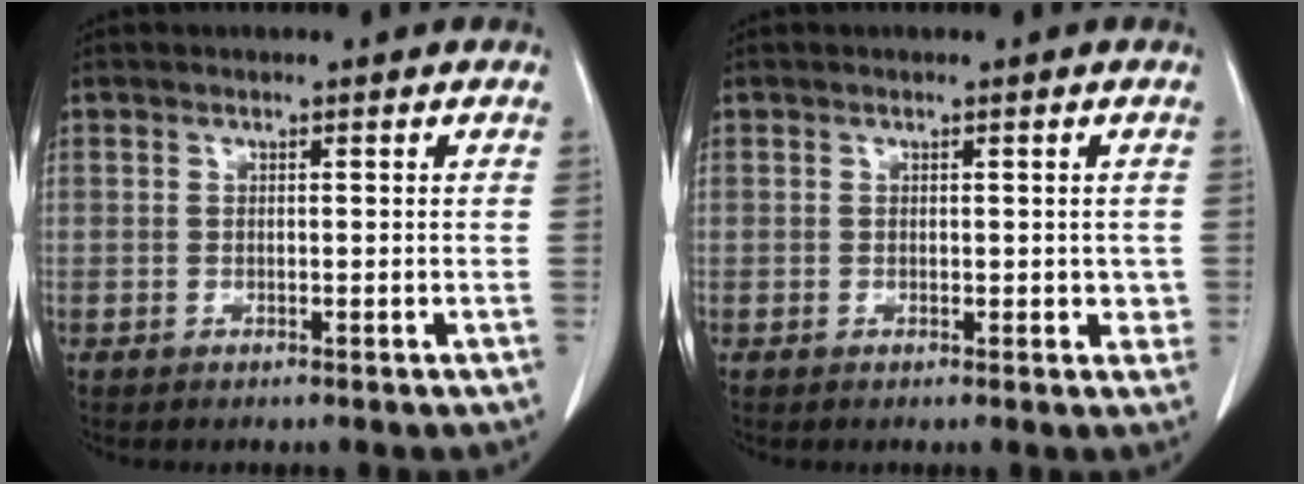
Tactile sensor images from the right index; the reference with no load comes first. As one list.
[{"total": 2.7, "force": [-0.1, 1.7, 2.1], "torque": [-0.029, 0.008, 0.002]}]